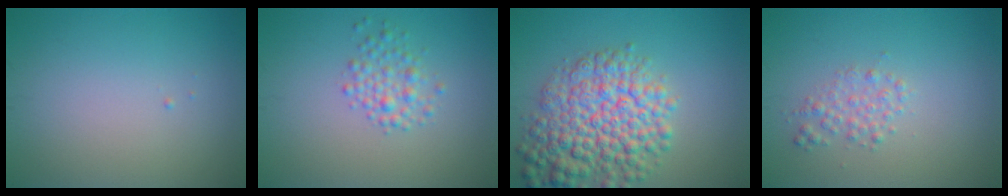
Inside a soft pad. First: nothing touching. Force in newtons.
{"total": 2.2, "press": 2.2, "slide": 0.1}
{"total": 8.4, "press": 8.4, "slide": 0.3}
{"total": 1.7, "press": 1.7, "slide": 0.0}